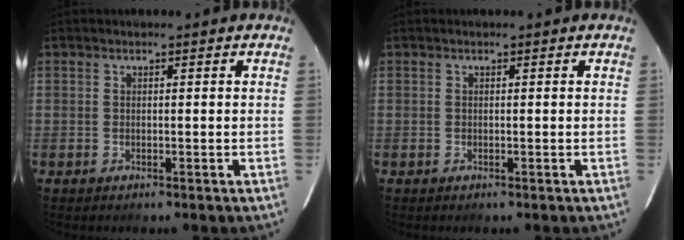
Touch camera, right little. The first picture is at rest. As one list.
[{"total": 0.0}]